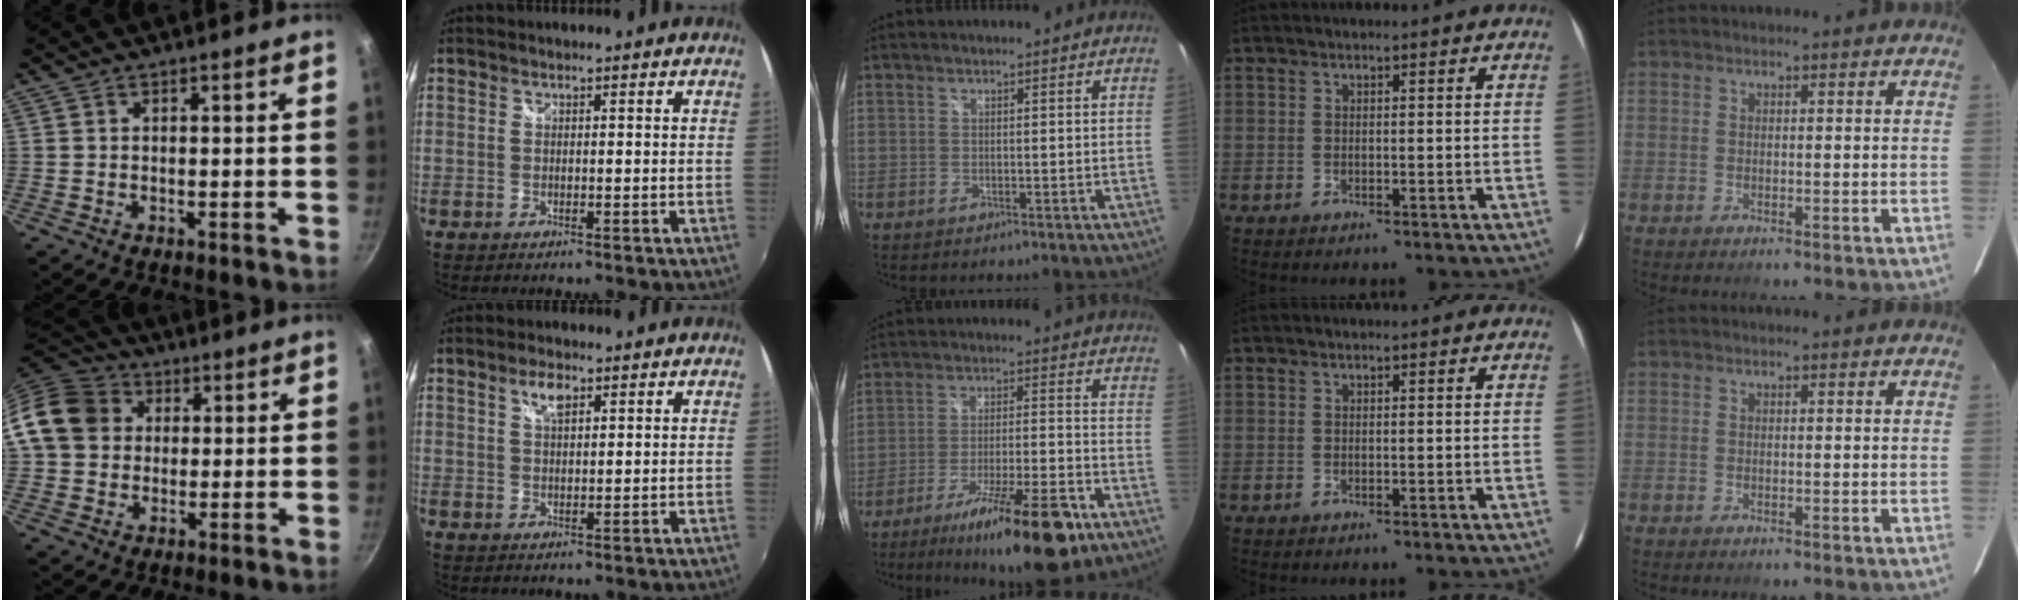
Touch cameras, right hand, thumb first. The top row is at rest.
{"thumb": {"total": 14.3, "force": [2.8, 12.1, 7.0], "torque": [-0.114, 0.026, 0.037]}, "index": {"total": 3.5, "force": [1.9, 1.4, 2.5], "torque": [-0.043, 0.006, 0.035]}, "middle": {"total": 16.8, "force": [-10.8, 3.0, 12.4], "torque": [-0.211, -0.022, -0.169]}}